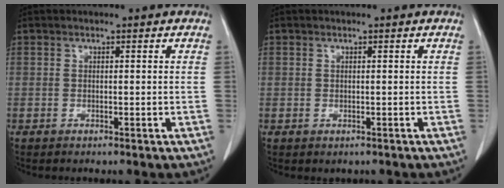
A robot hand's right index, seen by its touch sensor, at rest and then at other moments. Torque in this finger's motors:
{"motor_torque": [-1.27, 0.13, -0.39, -0.15]}